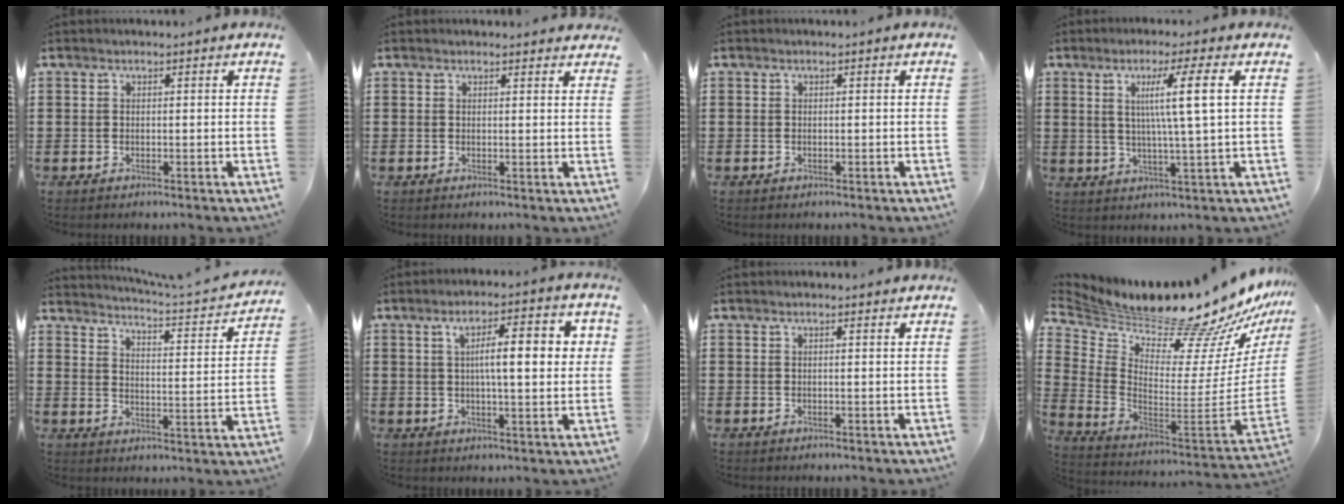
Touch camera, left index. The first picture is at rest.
{"total": 1.2, "force": [1.2, 0.3, 0.0], "torque": [0.004, -0.001, 0.021]}
{"total": 0.0}
{"total": 7.6, "force": [2.0, -0.6, 7.3], "torque": [-0.145, -0.002, 0.026]}
{"total": 2.9, "force": [2.8, -0.6, 0.6], "torque": [-0.026, -0.036, 0.035]}
{"total": 8.0, "force": [1.6, 2.0, 7.6], "torque": [-0.132, 0.002, 0.019]}
{"total": 0.6, "force": [0.5, 0.0, 0.3], "torque": [-0.008, -0.001, 0.010]}
{"total": 12.7, "force": [11.9, 1.2, 4.4], "torque": [-0.095, -0.115, 0.185]}